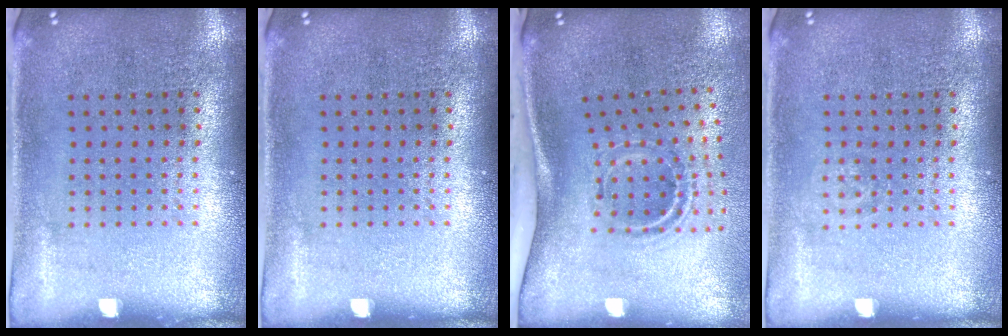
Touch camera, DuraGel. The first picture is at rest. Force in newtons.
{"total": 0.0}
{"total": 2.2, "press": 1.2, "slide": 1.8}
{"total": 0.6, "press": 0.6, "slide": 0.2}